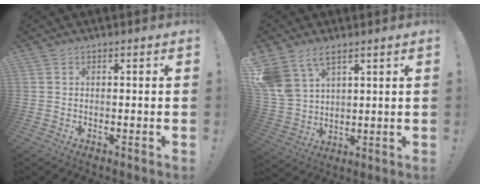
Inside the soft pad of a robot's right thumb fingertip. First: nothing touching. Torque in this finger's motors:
{"motor_torque": [1.16, 2.68, 1.33, 0.84, 0.14]}